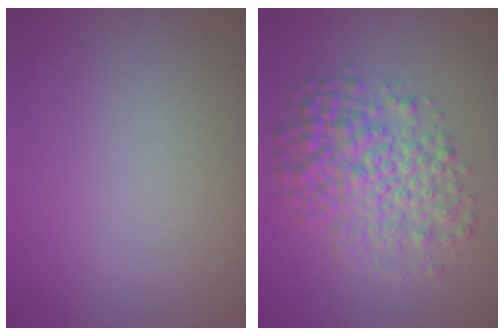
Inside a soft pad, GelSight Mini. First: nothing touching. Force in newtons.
{"total": 6.2, "press": 6.2, "slide": 0.0}